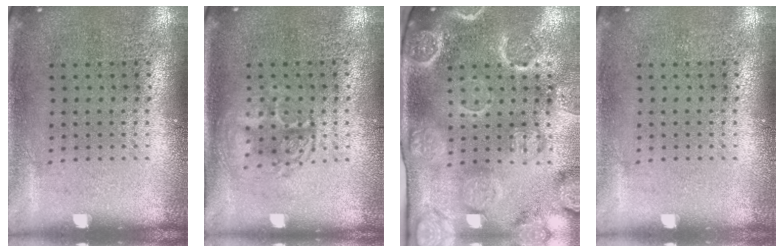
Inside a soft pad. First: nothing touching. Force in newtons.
{"total": 1.4, "press": 1.3, "slide": 0.5}
{"total": 4.0, "press": 3.4, "slide": 2.1}
{"total": 0.0}